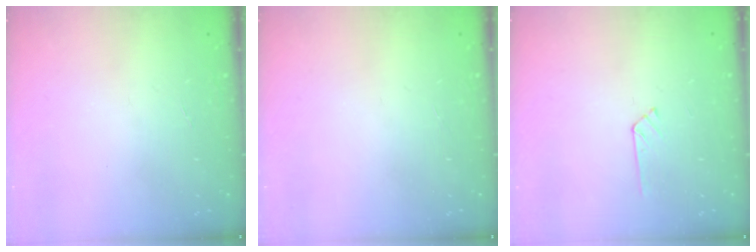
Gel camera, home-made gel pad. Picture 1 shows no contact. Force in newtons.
{"total": 0.0}
{"total": 2.8, "press": 2.8, "slide": 0.3}